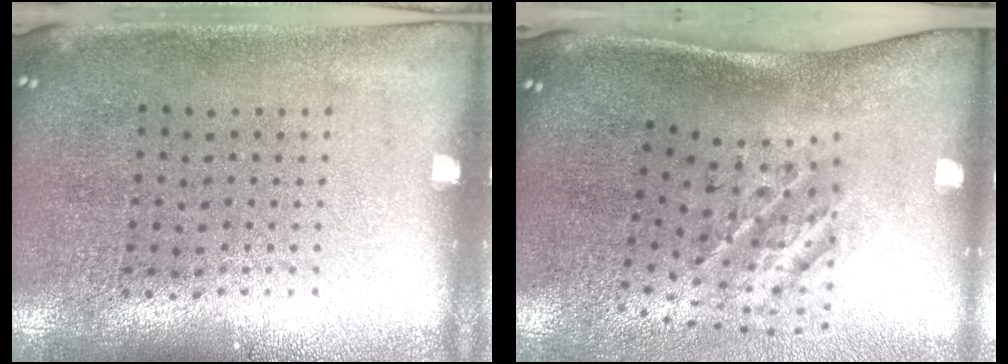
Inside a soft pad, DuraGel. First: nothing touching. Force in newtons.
{"total": 2.4, "press": 1.3, "slide": 2.0}